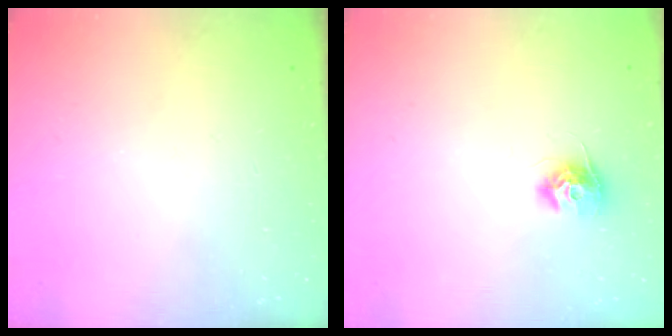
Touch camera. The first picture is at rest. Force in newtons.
{"total": 9.5, "press": 9.5, "slide": 0.3}